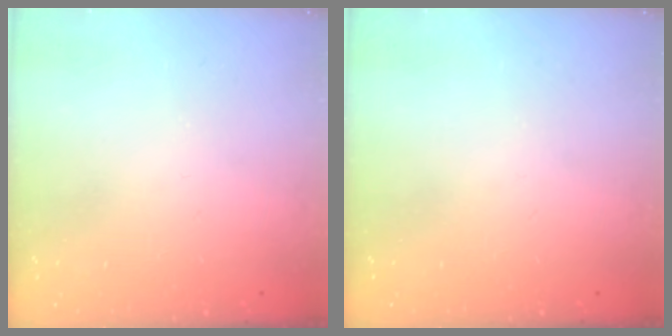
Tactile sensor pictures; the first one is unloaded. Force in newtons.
{"total": 0.0}